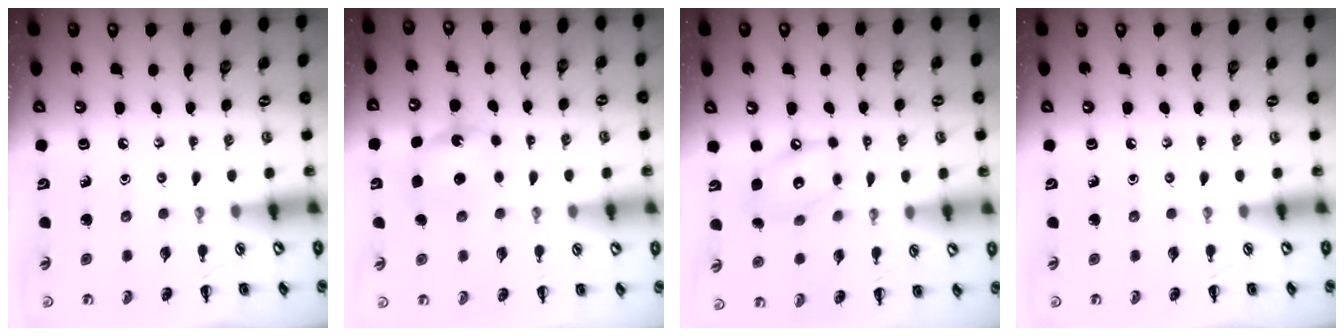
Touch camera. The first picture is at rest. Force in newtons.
{"total": 5.4, "press": 5.3, "slide": 0.9}
{"total": 10.6, "press": 10.5, "slide": 1.5}
{"total": 0.0}